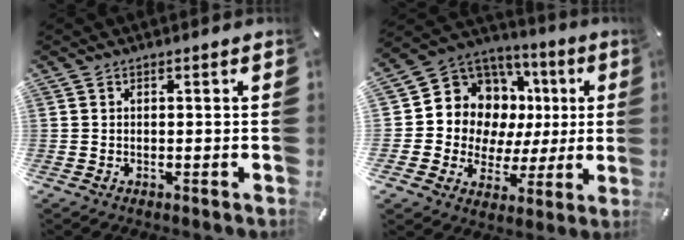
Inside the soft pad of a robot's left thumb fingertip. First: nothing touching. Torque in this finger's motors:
{"motor_torque": [2.07, 2.32, 0.47, 0.07, 0.07]}